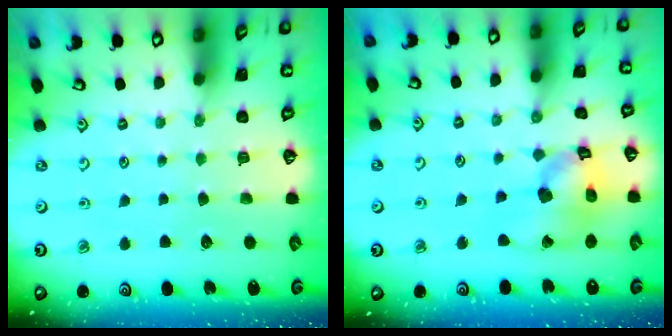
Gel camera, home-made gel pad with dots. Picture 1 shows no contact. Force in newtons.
{"total": 15.2, "press": 15.1, "slide": 2.0}